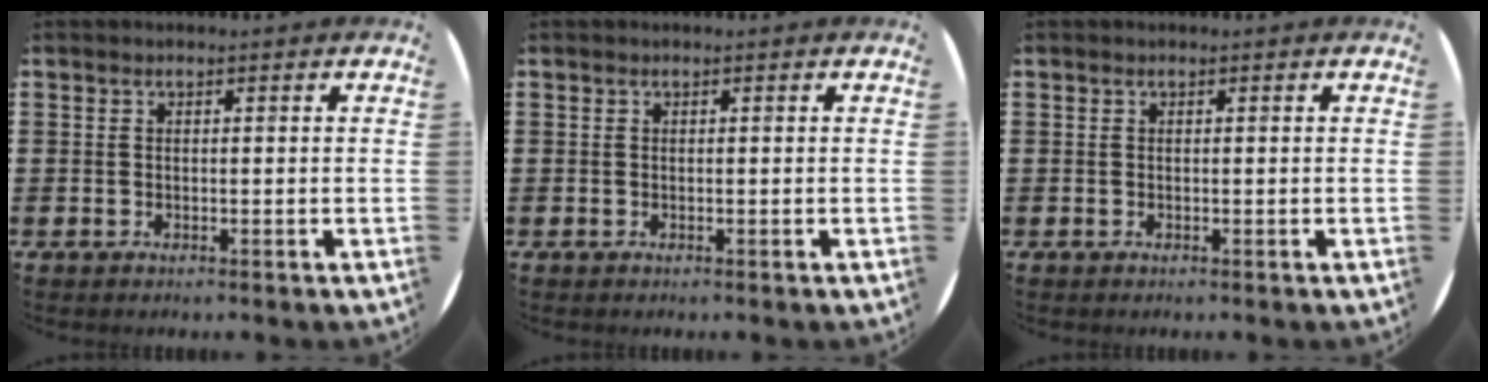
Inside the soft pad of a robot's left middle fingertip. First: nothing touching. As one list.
[{"total": 0.0}, {"total": 0.0}]